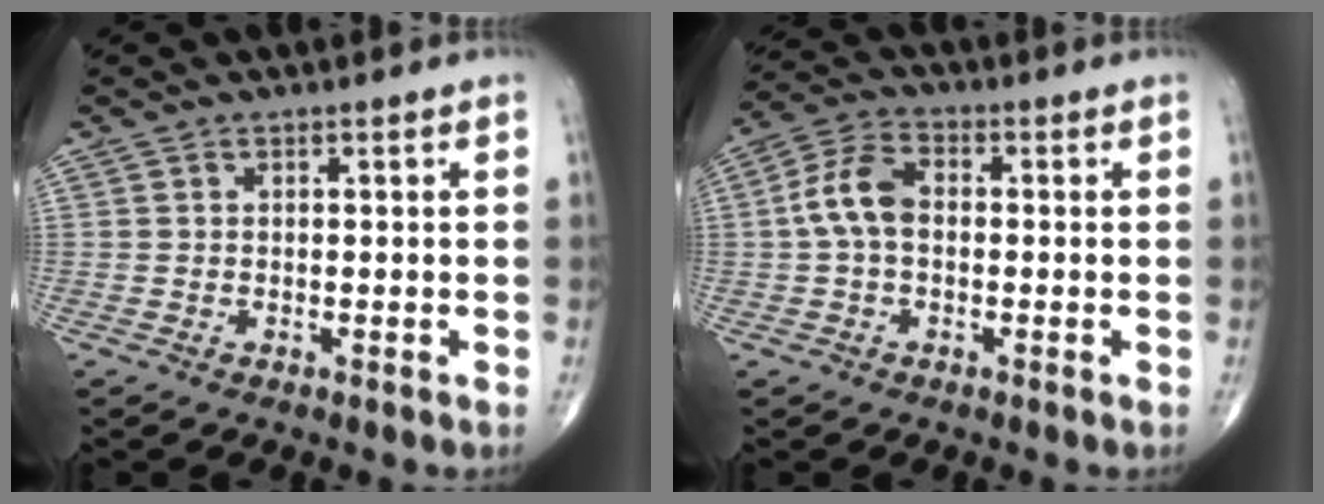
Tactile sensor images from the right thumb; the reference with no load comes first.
{"total": 7.4, "force": [-0.1, 4.6, 5.8], "torque": [-0.115, 0.024, -0.011]}